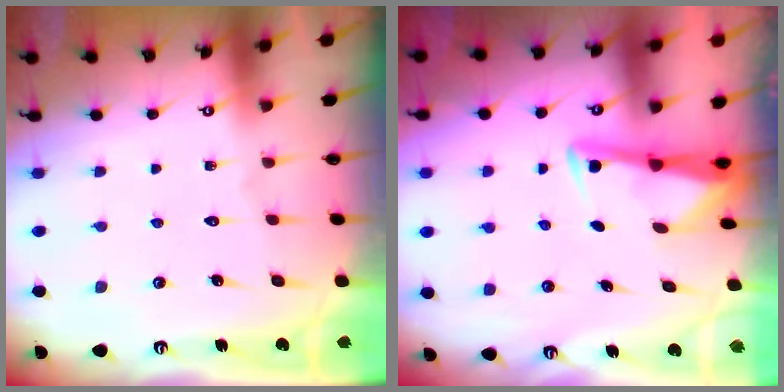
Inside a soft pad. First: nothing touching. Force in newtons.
{"total": 3.1, "press": 3.1, "slide": 0.3}